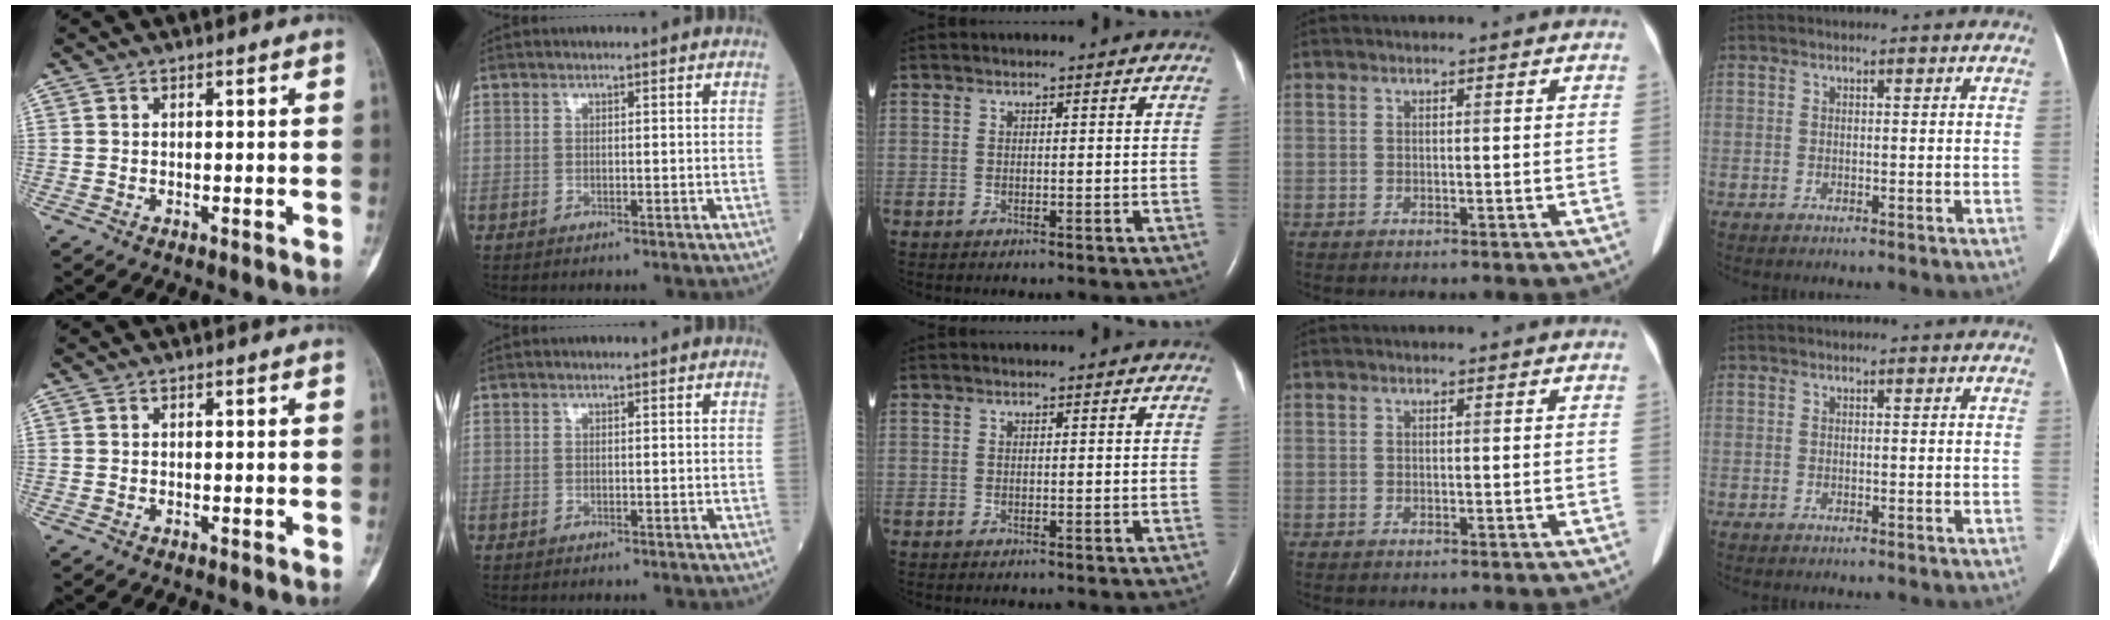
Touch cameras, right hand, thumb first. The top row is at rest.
{}